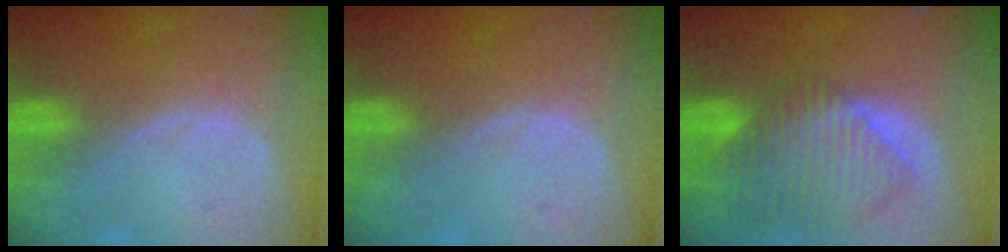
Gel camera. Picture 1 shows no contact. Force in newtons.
{"total": 0.0}
{"total": 10.3, "press": 8.9, "slide": 5.2}